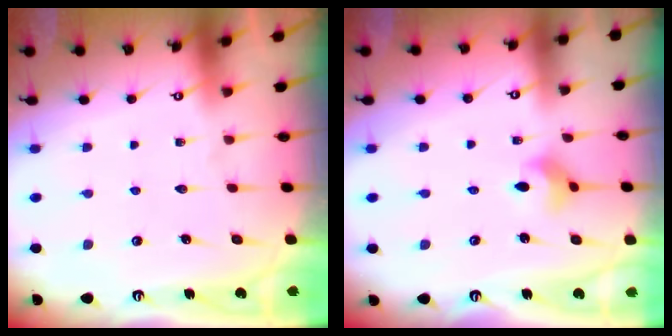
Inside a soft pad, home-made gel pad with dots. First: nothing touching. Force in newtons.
{"total": 4.6, "press": 4.5, "slide": 0.7}